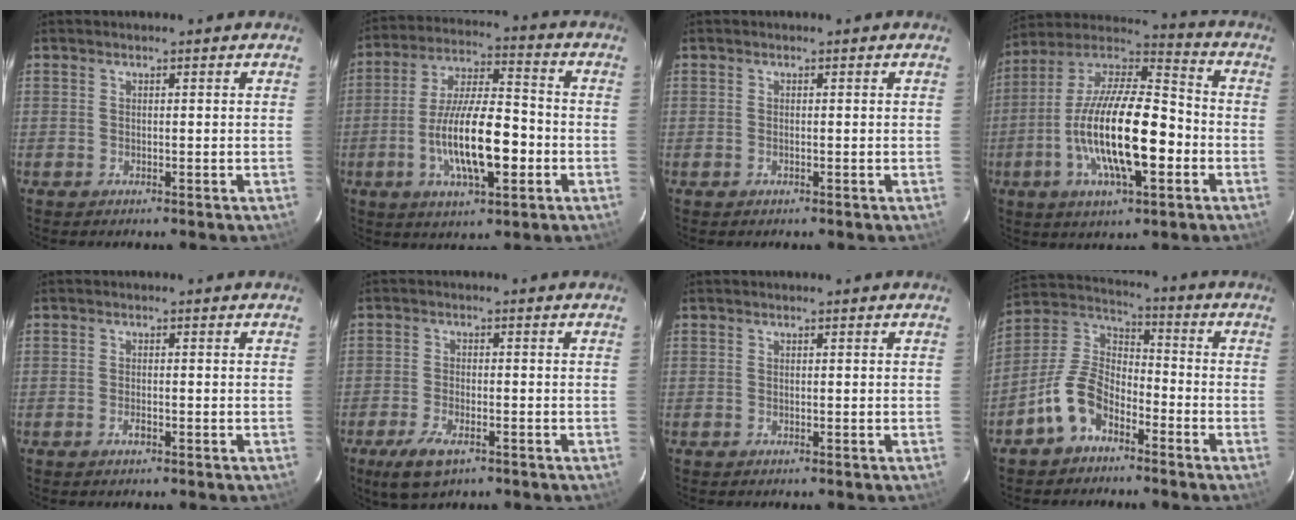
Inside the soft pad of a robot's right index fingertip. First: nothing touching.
{"total": 15.2, "force": [-4.1, 4.8, 13.8], "torque": [-0.260, -0.001, -0.071]}
{"total": 0.0}
{"total": 20.4, "force": [-5.1, 6.8, 18.5], "torque": [-0.349, -0.002, -0.099]}
{"total": 1.3, "force": [-0.7, 0.6, 1.0], "torque": [-0.020, 0.000, -0.012]}
{"total": 6.7, "force": [-4.0, 2.8, 4.5], "torque": [-0.114, -0.016, -0.073]}
{"total": 0.0}
{"total": 10.6, "force": [-6.3, 6.3, 5.8], "torque": [-0.129, 0.026, -0.122]}